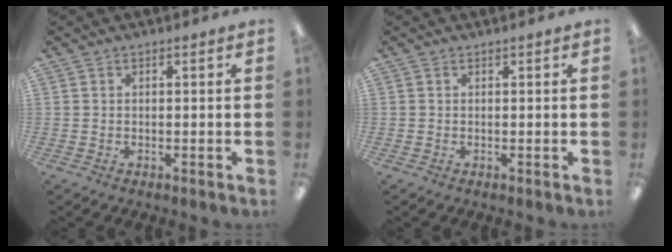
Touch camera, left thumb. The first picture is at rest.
{"total": 0.0}